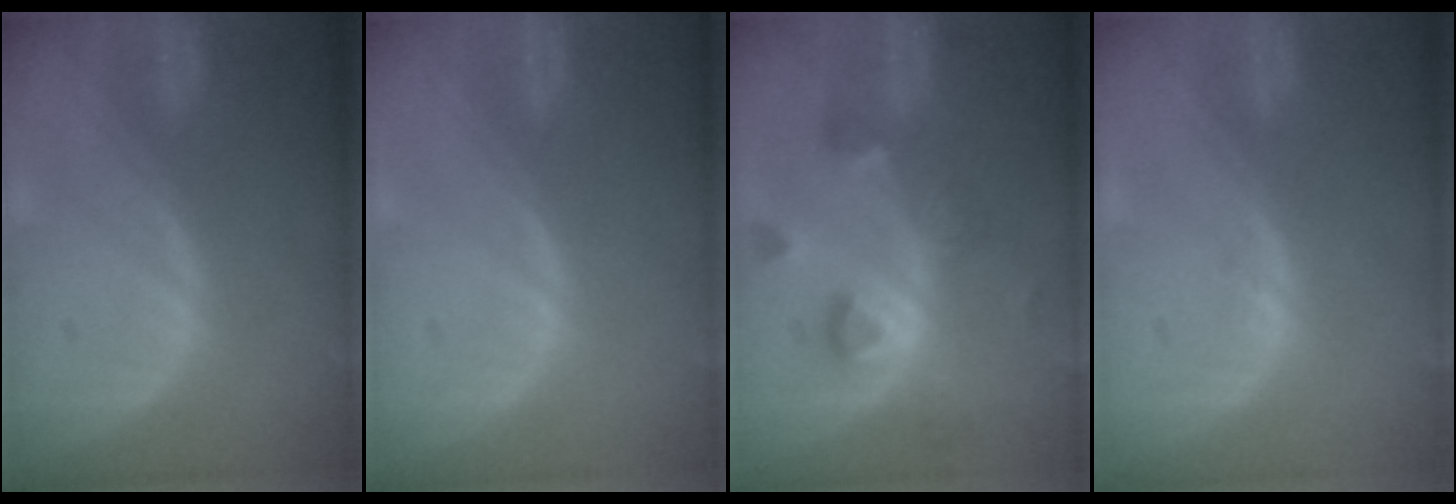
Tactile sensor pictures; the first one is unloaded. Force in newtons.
{"total": 0.0}
{"total": 7.2, "press": 7.1, "slide": 1.0}
{"total": 0.7, "press": 0.6, "slide": 0.3}